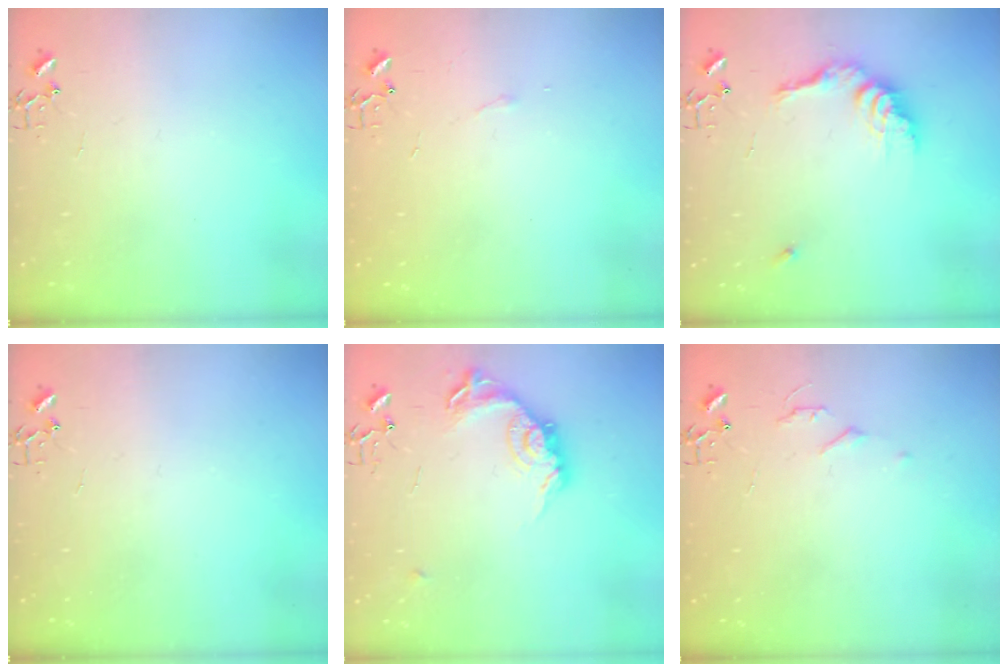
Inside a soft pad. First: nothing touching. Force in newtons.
{"total": 3.3, "press": 3.2, "slide": 0.6}
{"total": 13.3, "press": 13.2, "slide": 1.1}
{"total": 0.0}
{"total": 15.0, "press": 15.0, "slide": 0.7}
{"total": 5.0, "press": 5.0, "slide": 0.7}